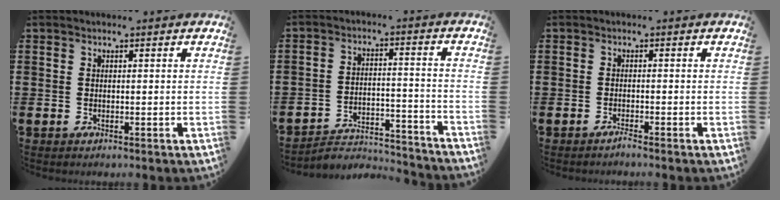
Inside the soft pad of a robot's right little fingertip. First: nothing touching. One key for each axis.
{"total": 4.0, "fx": -3.8, "fy": 0.9, "fz": 0.6, "tx": -0.015, "ty": 0.005, "tz": -0.081}
{"total": 0.7, "fx": -0.6, "fy": -0.1, "fz": 0.3, "tx": -0.006, "ty": -0.004, "tz": -0.012}